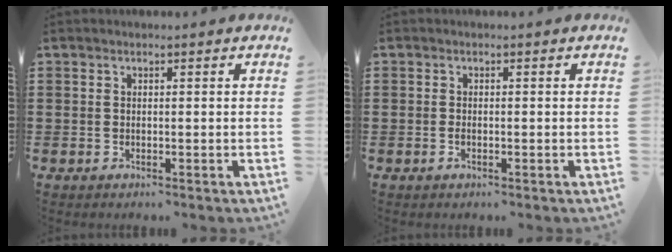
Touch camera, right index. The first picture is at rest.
{"total": 0.8, "force": [-0.4, 0.2, 0.6], "torque": [-0.014, -0.005, -0.007]}